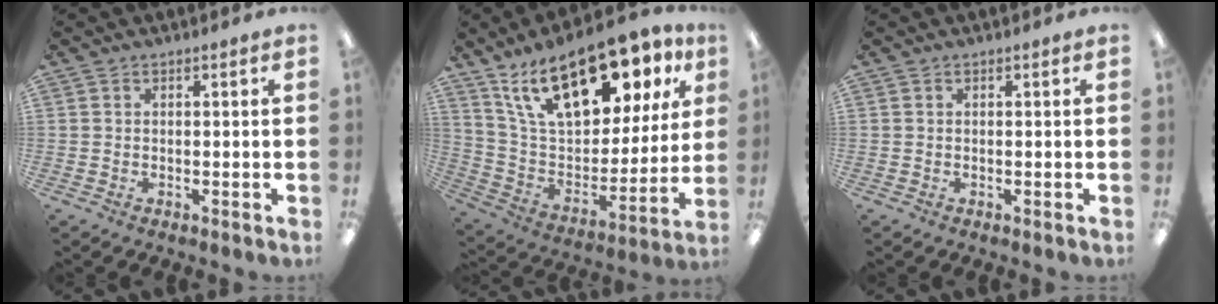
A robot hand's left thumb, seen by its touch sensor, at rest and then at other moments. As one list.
[{"total": 24.2, "force": [14.7, 10.8, 15.9], "torque": [-0.283, -0.070, 0.259]}, {"total": 0.0}]